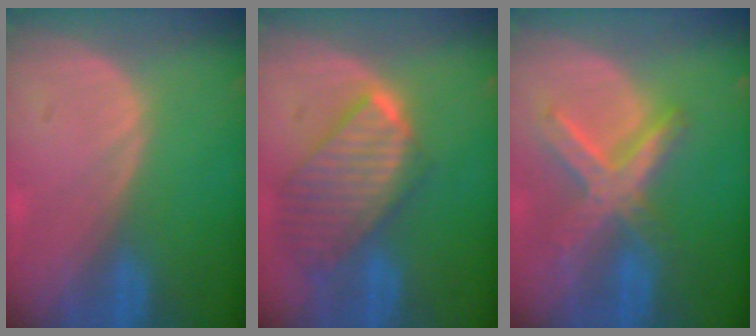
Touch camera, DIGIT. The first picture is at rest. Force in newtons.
{"total": 9.7, "press": 8.5, "slide": 4.8}
{"total": 8.1, "press": 7.0, "slide": 4.1}